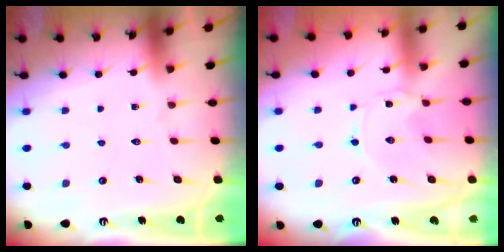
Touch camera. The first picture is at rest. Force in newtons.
{"total": 0.0}